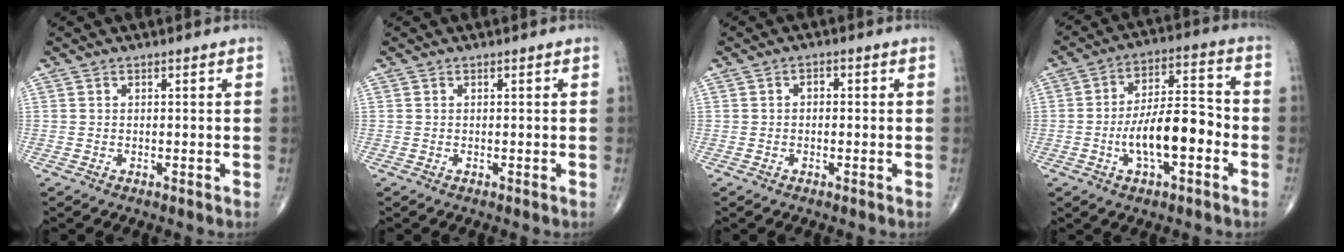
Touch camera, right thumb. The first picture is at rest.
{"total": 0.0}
{"total": 1.5, "force": [0.0, 1.0, 1.2], "torque": [-0.013, 0.008, -0.004]}
{"total": 13.3, "force": [-3.5, 5.5, 11.6], "torque": [-0.181, 0.036, -0.063]}